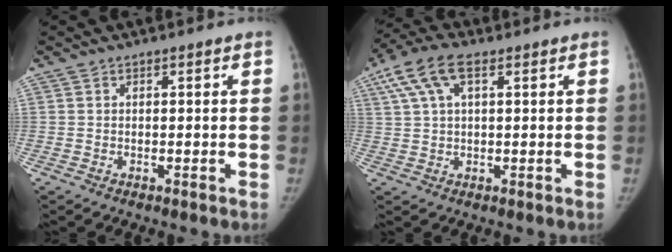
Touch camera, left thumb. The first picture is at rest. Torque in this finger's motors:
{"motor_torque": [2.73, 2.28, 1.21, -0.12, 0.13]}